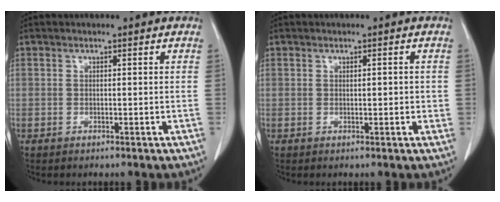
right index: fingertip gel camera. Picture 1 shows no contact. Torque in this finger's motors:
{"motor_torque": [-0.09, -0.04, -0.05, -0.01]}